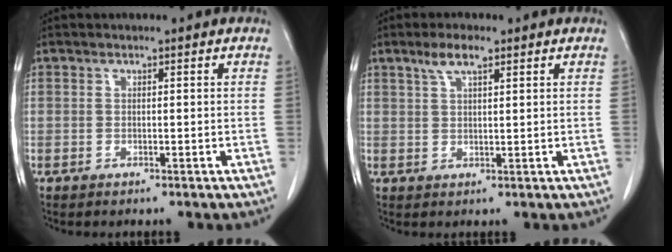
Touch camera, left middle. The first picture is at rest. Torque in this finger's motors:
{"motor_torque": [0.47, -0.39, -0.03, 0.04]}